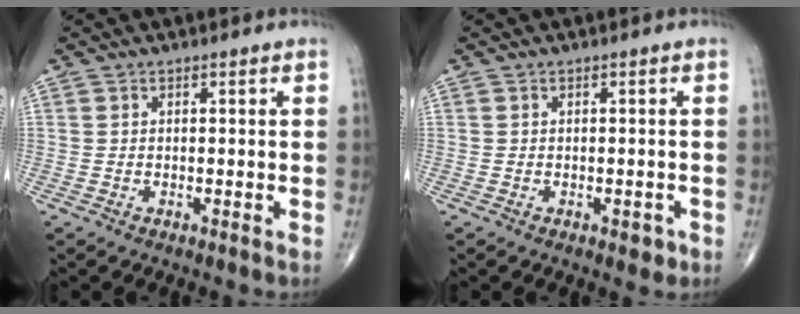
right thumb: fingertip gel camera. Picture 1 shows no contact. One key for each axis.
{"total": 1.8, "fx": -0.9, "fy": 1.0, "fz": 1.2, "tx": -0.003, "ty": 0.002, "tz": -0.010}